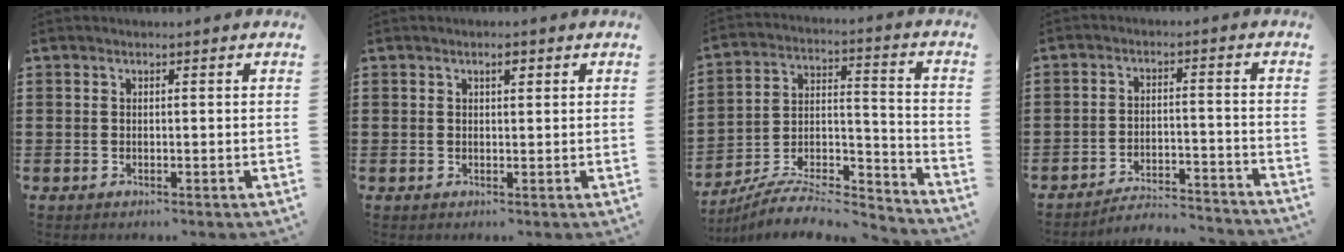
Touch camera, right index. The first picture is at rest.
{"total": 1.5, "force": [0.8, 0.6, 1.2], "torque": [-0.018, 0.002, 0.012]}
{"total": 7.6, "force": [-6.9, 1.7, 2.7], "torque": [-0.043, 0.008, -0.135]}
{"total": 4.2, "force": [-4.1, 0.2, 0.7], "torque": [-0.018, 0.002, -0.085]}